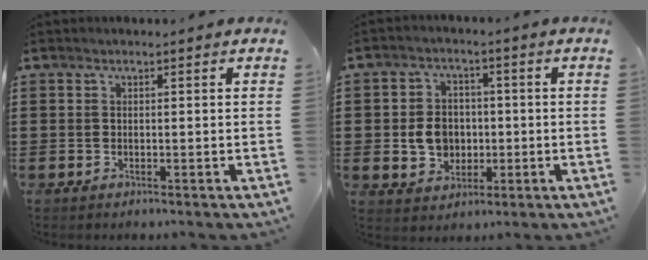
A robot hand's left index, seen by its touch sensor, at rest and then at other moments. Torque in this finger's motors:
{"motor_torque": [0.35, 0.03, 0.33, 0.08]}